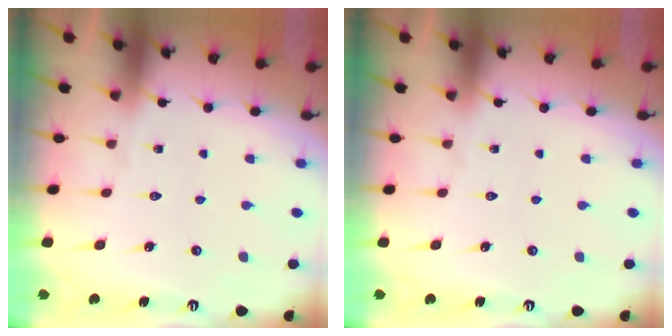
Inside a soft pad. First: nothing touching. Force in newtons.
{"total": 0.0}